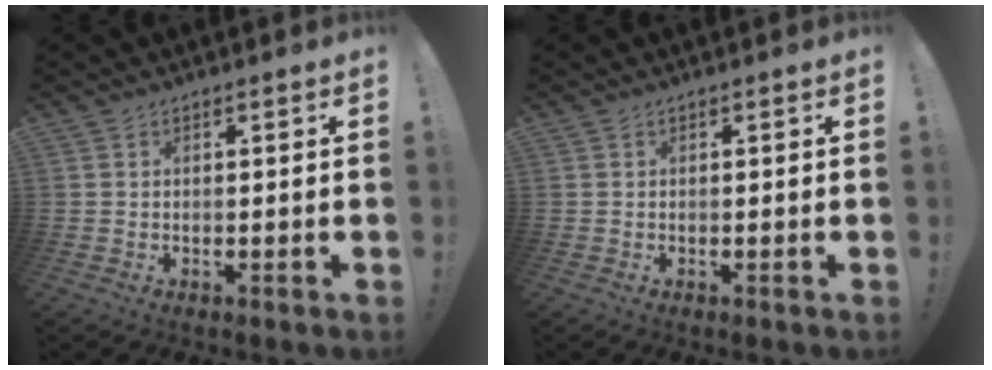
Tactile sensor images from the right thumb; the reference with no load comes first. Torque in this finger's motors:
{"motor_torque": [0.00, 0.00, 0.00, 0.00, 0.01]}